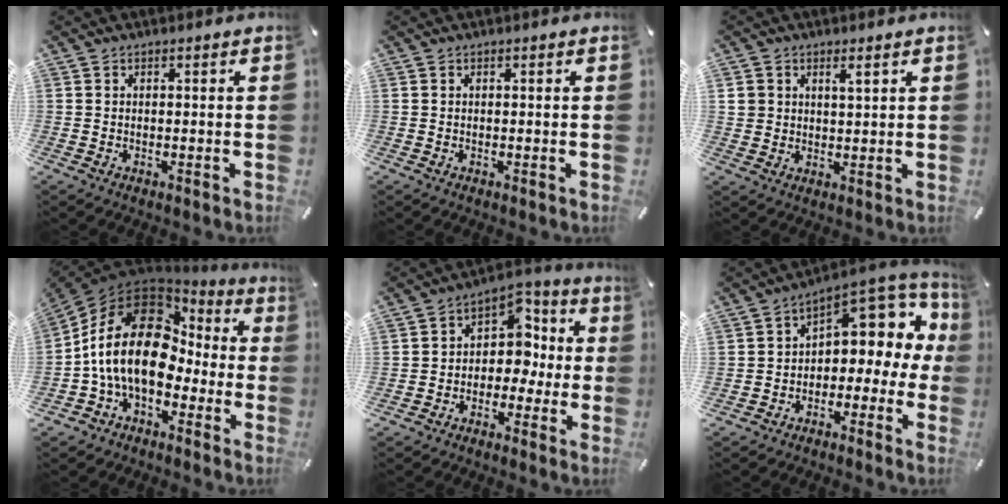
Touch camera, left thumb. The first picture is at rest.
{"total": 0.0}
{"total": 3.0, "force": [1.6, 2.3, 1.1], "torque": [-0.021, 0.000, 0.028]}
{"total": 19.5, "force": [-0.7, 13.7, 13.9], "torque": [-0.292, 0.016, -0.010]}
{"total": 8.4, "force": [-0.9, 7.4, 3.9], "torque": [-0.052, 0.006, -0.016]}
{"total": 9.0, "force": [4.2, 5.8, 5.5], "torque": [-0.072, -0.043, 0.072]}